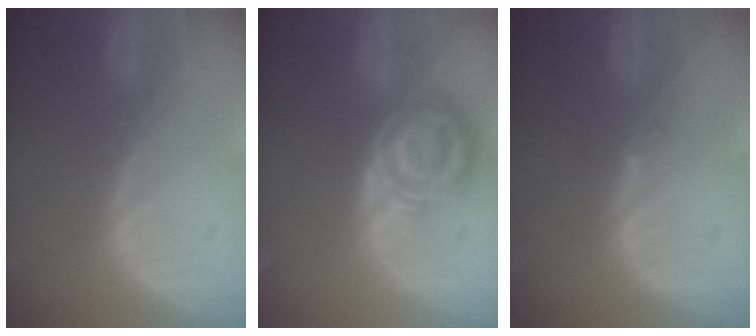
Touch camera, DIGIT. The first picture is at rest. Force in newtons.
{"total": 8.4, "press": 7.3, "slide": 4.2}
{"total": 0.5, "press": 0.5, "slide": 0.1}